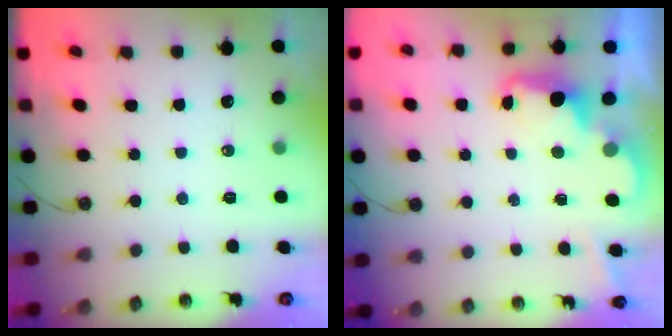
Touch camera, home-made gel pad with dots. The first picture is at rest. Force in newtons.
{"total": 2.4, "press": 2.3, "slide": 0.5}